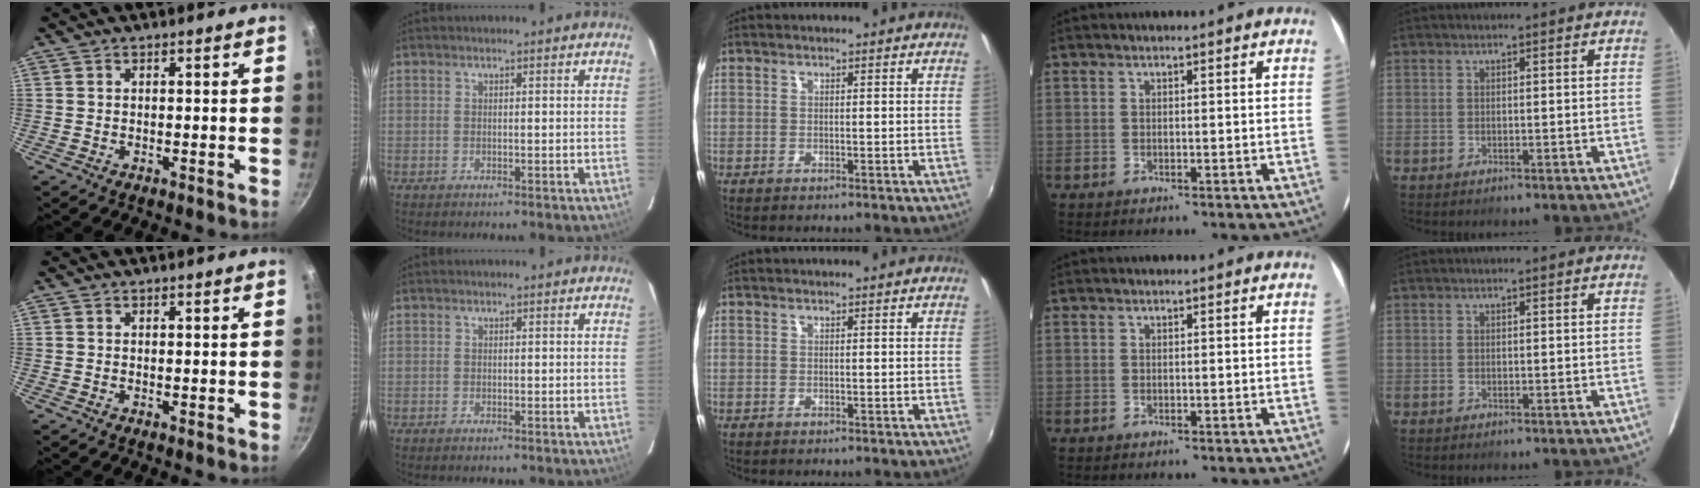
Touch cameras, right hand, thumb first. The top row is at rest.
{}